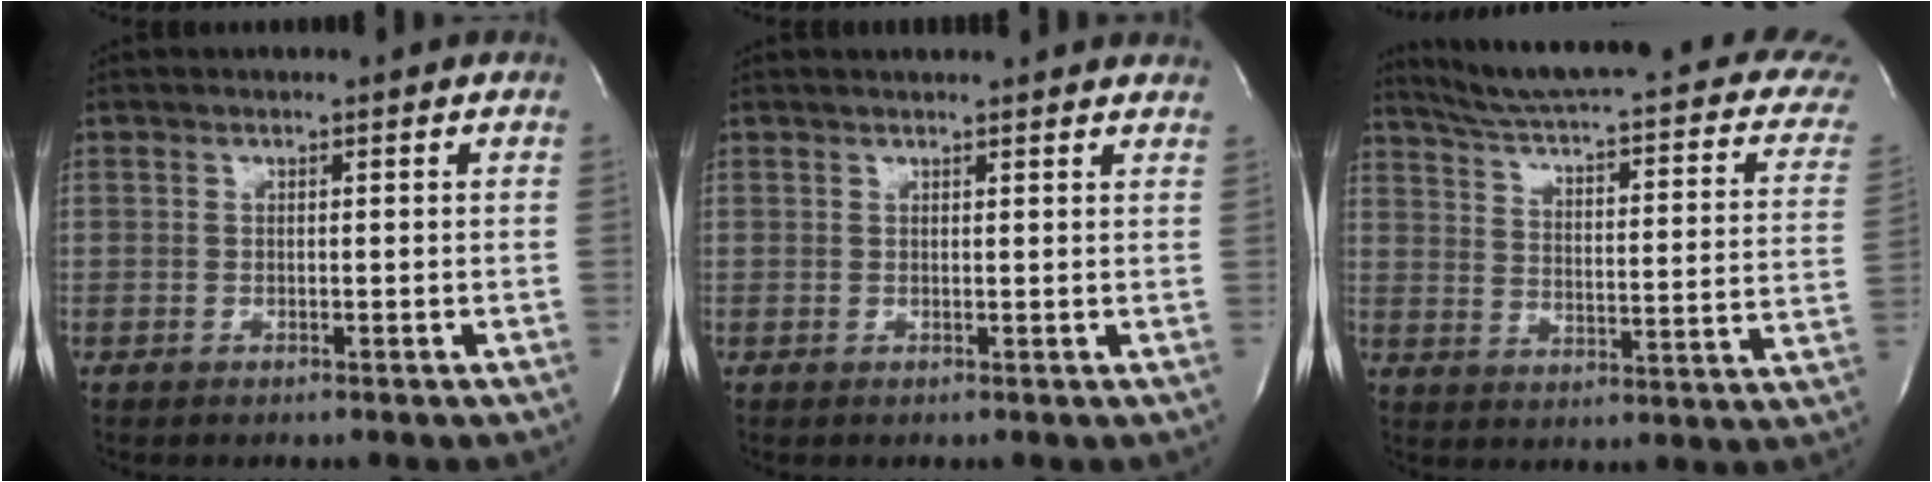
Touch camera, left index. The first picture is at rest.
{"total": 9.5, "force": [8.9, 1.3, 3.0], "torque": [-0.034, 0.017, 0.091]}
{"total": 22.3, "force": [18.7, 2.5, 12.0], "torque": [-0.172, -0.043, 0.226]}